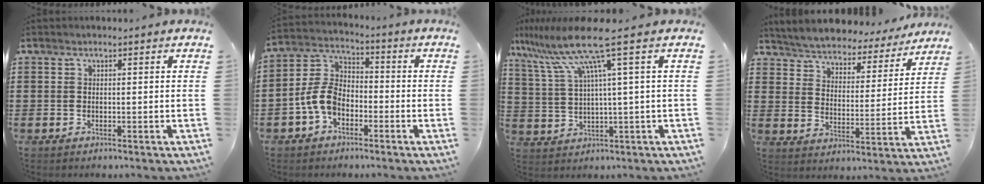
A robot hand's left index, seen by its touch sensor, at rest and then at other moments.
{"total": 7.2, "force": [-3.3, 4.6, 4.5], "torque": [-0.132, 0.001, -0.076]}
{"total": 10.3, "force": [5.0, -0.3, 9.0], "torque": [-0.217, -0.026, 0.070]}
{"total": 4.5, "force": [4.5, 0.0, -0.2], "torque": [-0.025, -0.041, 0.073]}